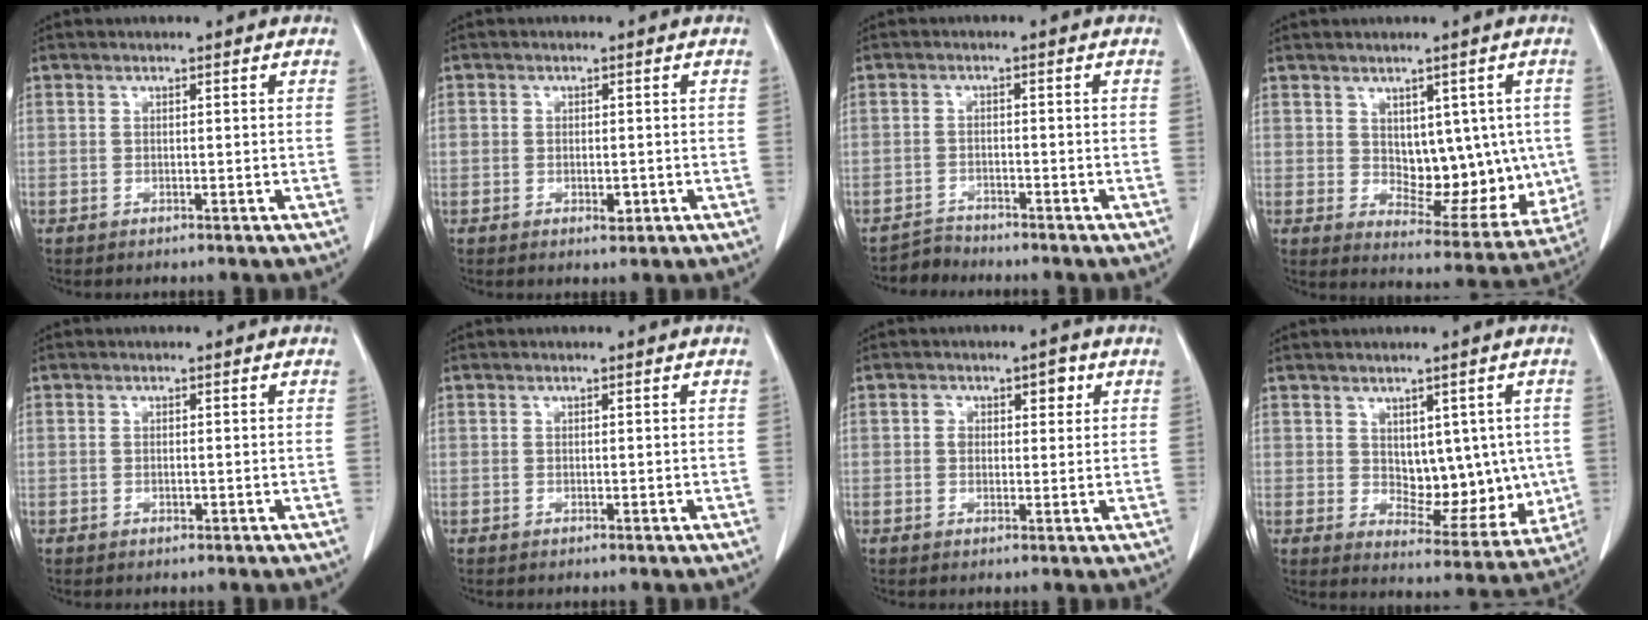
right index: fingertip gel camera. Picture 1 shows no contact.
{"total": 2.5, "force": [-0.5, 1.6, 1.9], "torque": [-0.024, 0.000, -0.004]}
{"total": 2.4, "force": [-2.2, 0.2, -0.9], "torque": [0.023, -0.008, -0.041]}
{"total": 11.9, "force": [1.2, 6.6, 9.9], "torque": [-0.115, 0.001, 0.039]}
{"total": 0.6, "force": [-0.1, 0.3, 0.5], "torque": [-0.013, -0.002, -0.001]}
{"total": 0.0}
{"total": 3.6, "force": [1.2, 2.4, 2.4], "torque": [-0.034, 0.013, 0.018]}
{"total": 9.9, "force": [1.0, 5.8, 8.0], "torque": [-0.090, 0.000, 0.033]}